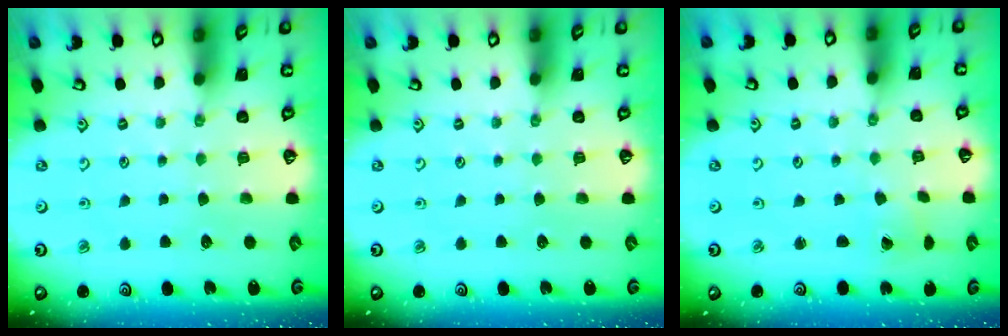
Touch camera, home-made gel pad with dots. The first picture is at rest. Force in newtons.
{"total": 0.0}
{"total": 1.4, "press": 1.4, "slide": 0.1}